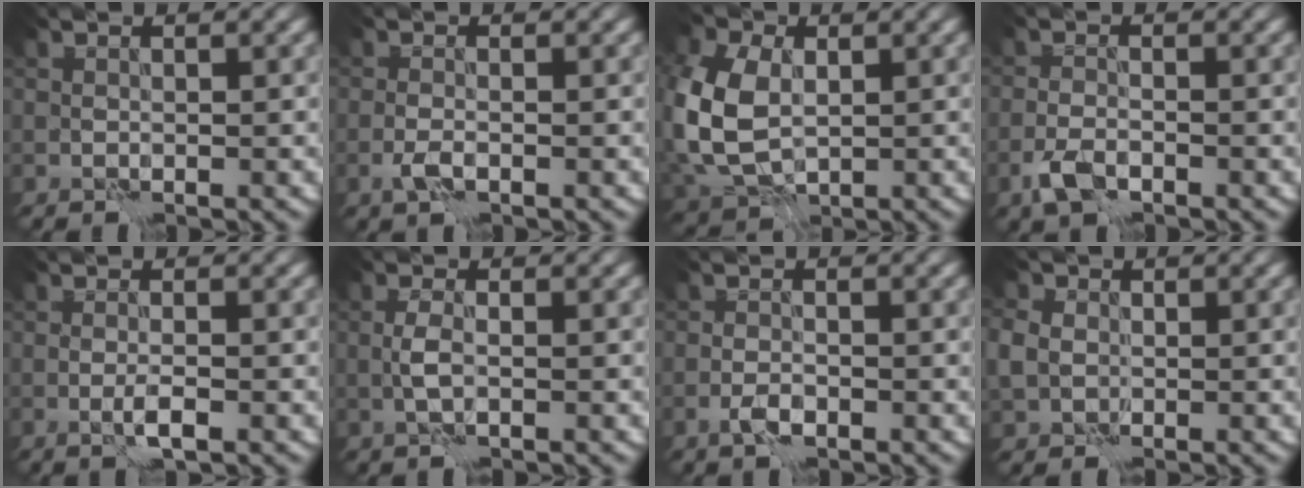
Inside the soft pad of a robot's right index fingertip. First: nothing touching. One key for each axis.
{"total": 1.2, "fx": -0.6, "fy": 0.3, "fz": 0.9, "tx": -0.020, "ty": -0.001, "tz": -0.014}
{"total": 9.3, "fx": 0.2, "fy": 6.6, "fz": 6.6, "tx": -0.180, "ty": -0.002, "tz": -0.003}
{"total": 2.3, "fx": -1.6, "fy": 0.9, "fz": 1.4, "tx": -0.029, "ty": -0.001, "tz": -0.035}
{"total": 1.4, "fx": -0.7, "fy": 0.0, "fz": 1.2, "tx": -0.022, "ty": 0.001, "tz": -0.014}
{"total": 1.3, "fx": -0.3, "fy": 0.3, "fz": 1.3, "tx": -0.028, "ty": 0.001, "tz": -0.010}
{"total": 1.3, "fx": -0.9, "fy": 0.5, "fz": 0.9, "tx": -0.015, "ty": 0.000, "tz": -0.019}
{"total": 3.2, "fx": -0.1, "fy": 2.9, "fz": 1.4, "tx": -0.040, "ty": 0.003, "tz": -0.003}